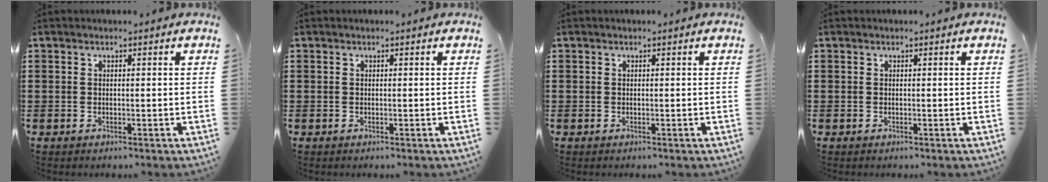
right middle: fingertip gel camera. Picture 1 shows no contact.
{"total": 0.0}
{"total": 0.0}
{"total": 0.0}